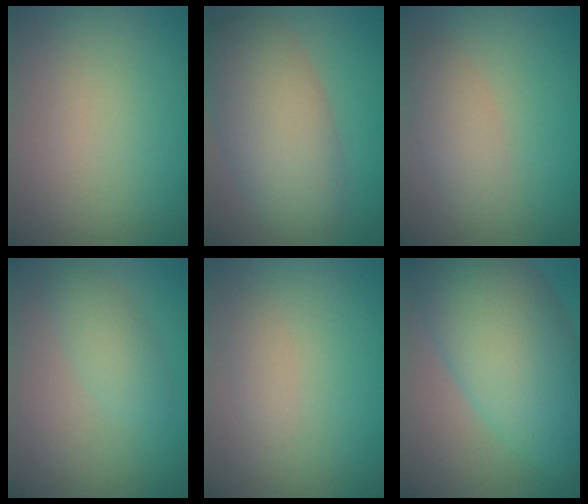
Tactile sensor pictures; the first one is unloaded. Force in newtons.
{"total": 7.7, "press": 7.7, "slide": 0.2}
{"total": 2.5, "press": 2.5, "slide": 0.1}
{"total": 2.1, "press": 2.1, "slide": 0.1}
{"total": 1.0, "press": 1.0, "slide": 0.0}
{"total": 11.1, "press": 11.1, "slide": 0.2}